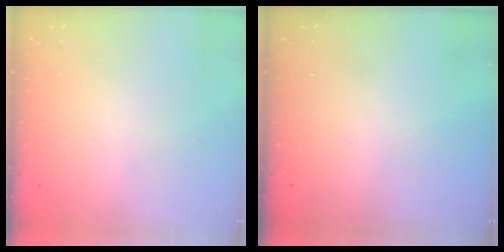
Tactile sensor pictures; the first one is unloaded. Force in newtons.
{"total": 0.0}